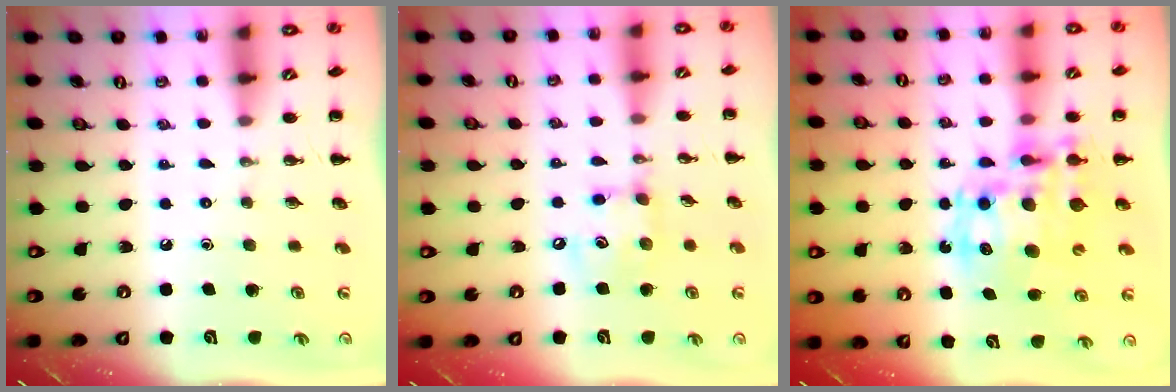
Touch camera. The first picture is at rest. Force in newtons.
{"total": 8.4, "press": 8.3, "slide": 0.8}
{"total": 16.0, "press": 15.5, "slide": 3.6}